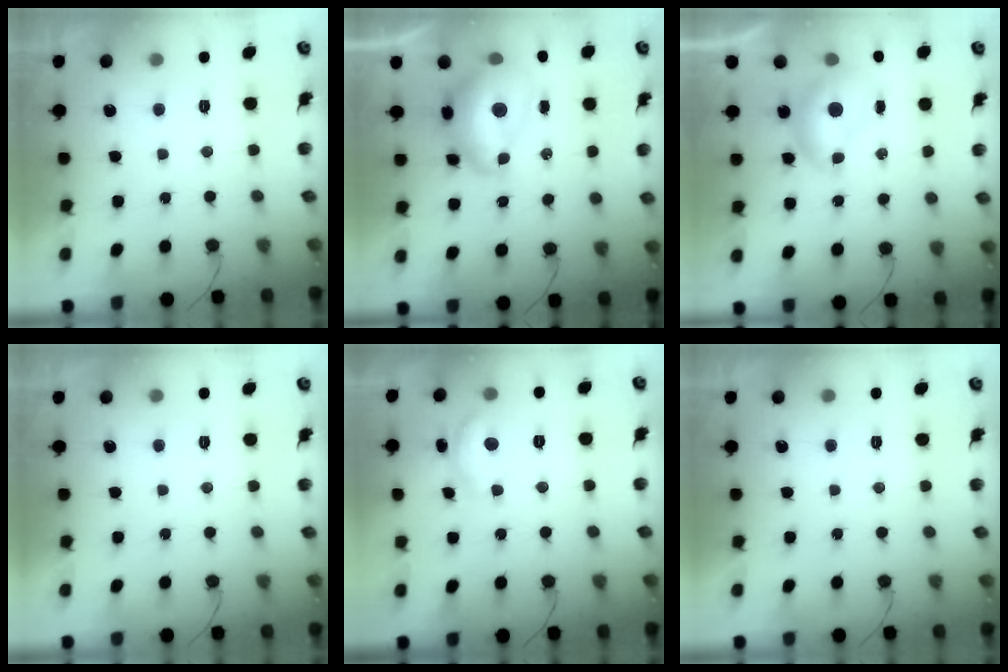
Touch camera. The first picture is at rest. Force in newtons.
{"total": 13.3, "press": 13.2, "slide": 1.3}
{"total": 7.7, "press": 7.6, "slide": 1.1}
{"total": 0.0}
{"total": 9.6, "press": 9.6, "slide": 0.5}
{"total": 0.0}